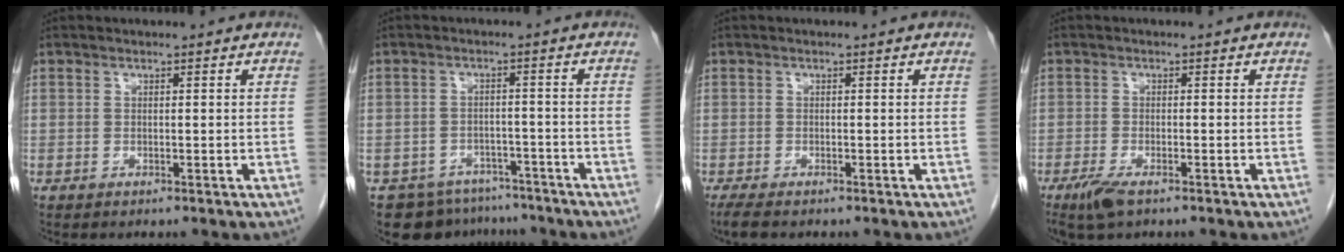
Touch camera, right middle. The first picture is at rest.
{"total": 8.9, "force": [-7.5, 4.8, 1.1], "torque": [-0.008, 0.009, -0.094]}
{"total": 2.3, "force": [-1.8, 0.5, 1.3], "torque": [-0.030, -0.009, -0.027]}
{"total": 3.6, "force": [-2.4, 0.9, 2.5], "torque": [-0.056, -0.007, -0.043]}